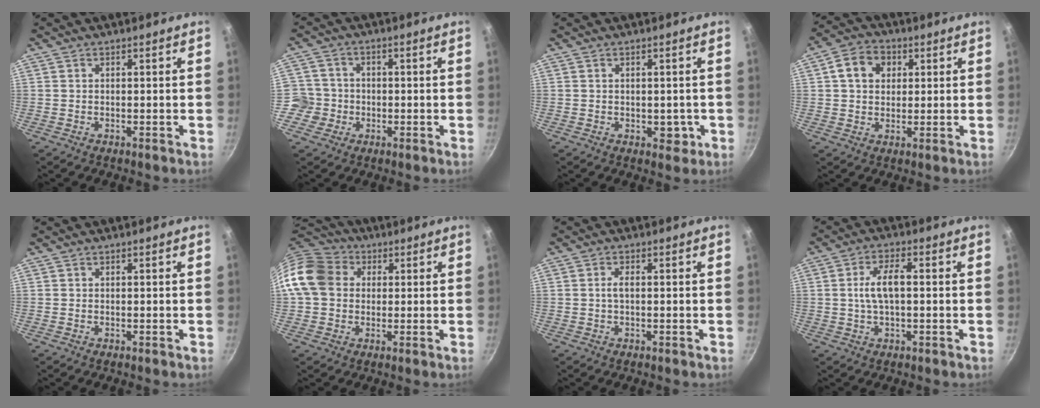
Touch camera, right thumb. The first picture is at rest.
{"total": 5.6, "force": [-1.6, 5.4, 0.8], "torque": [0.023, 0.018, -0.038]}
{"total": 2.9, "force": [-0.6, 2.1, 2.0], "torque": [-0.004, 0.000, -0.006]}
{"total": 7.6, "force": [2.2, 6.0, 4.1], "torque": [-0.049, 0.008, 0.026]}
{"total": 0.0}
{"total": 12.6, "force": [1.8, 10.5, 6.8], "torque": [-0.105, 0.027, 0.017]}
{"total": 1.7, "force": [0.0, 0.7, 1.5], "torque": [-0.033, 0.005, -0.001]}
{"total": 6.4, "force": [0.3, 2.6, 5.8], "torque": [-0.112, 0.017, 0.003]}